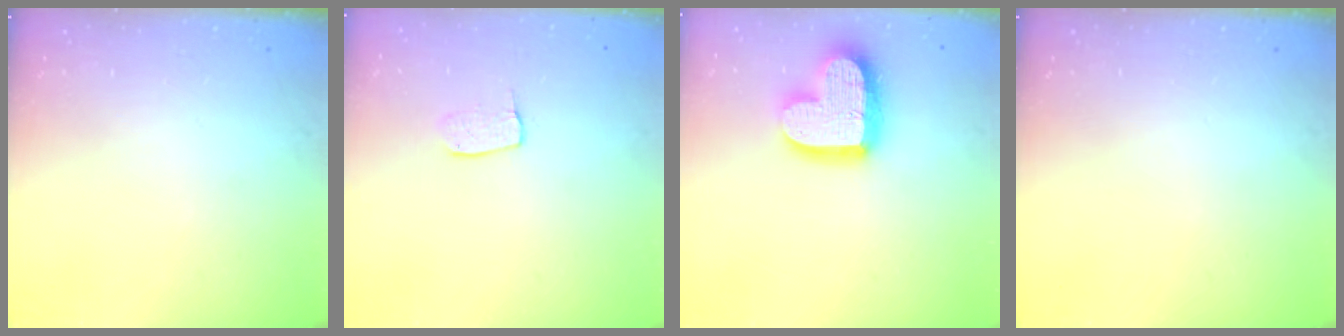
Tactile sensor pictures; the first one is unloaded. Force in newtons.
{"total": 5.9, "press": 5.9, "slide": 0.3}
{"total": 17.7, "press": 17.6, "slide": 1.3}
{"total": 0.0}